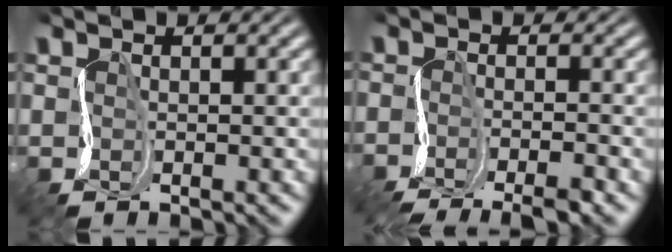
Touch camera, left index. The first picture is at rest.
{"total": 4.5, "force": [-3.6, 0.5, 2.6], "torque": [-0.037, -0.007, -0.069]}